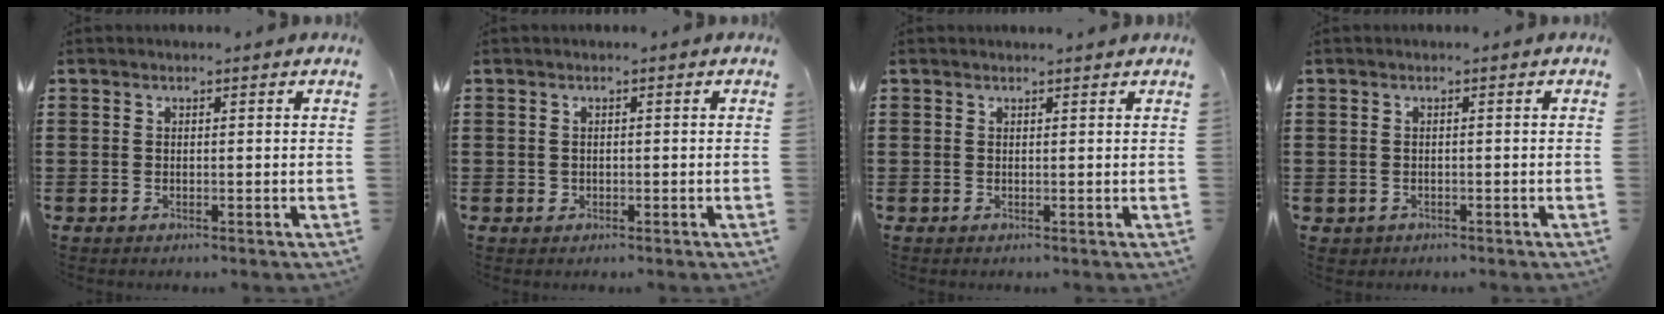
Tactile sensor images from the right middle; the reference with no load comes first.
{"total": 0.6, "force": [0.1, 0.6, 0.1], "torque": [-0.004, 0.005, 0.001]}
{"total": 0.5, "force": [0.5, 0.0, 0.1], "torque": [-0.004, 0.000, 0.010]}
{"total": 0.6, "force": [-0.3, 0.5, -0.1], "torque": [-0.001, 0.005, -0.009]}